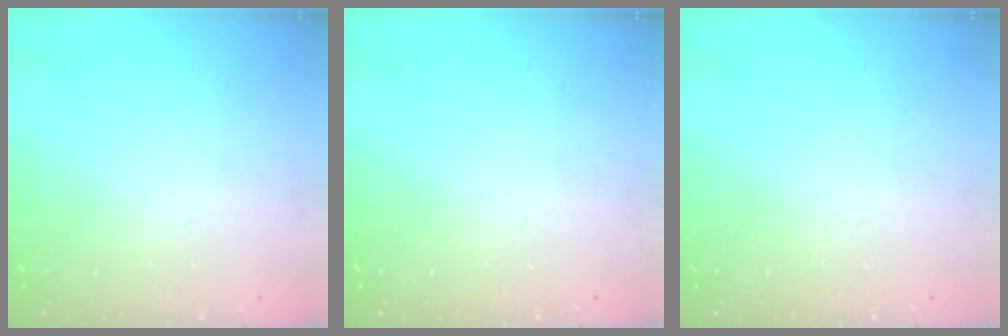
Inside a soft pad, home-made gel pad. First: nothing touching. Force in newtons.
{"total": 0.0}
{"total": 0.0}